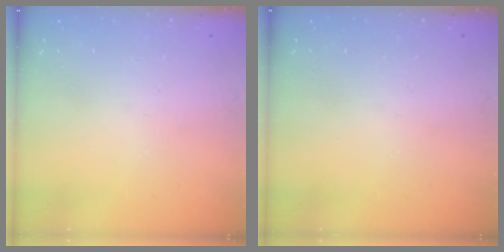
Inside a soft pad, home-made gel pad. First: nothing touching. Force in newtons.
{"total": 0.0}